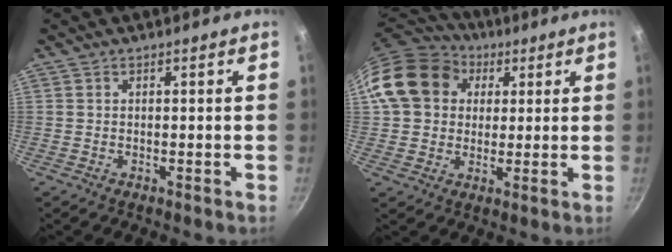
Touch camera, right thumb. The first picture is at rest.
{"total": 15.7, "force": [4.2, 12.9, 7.9], "torque": [-0.124, 0.022, 0.064]}